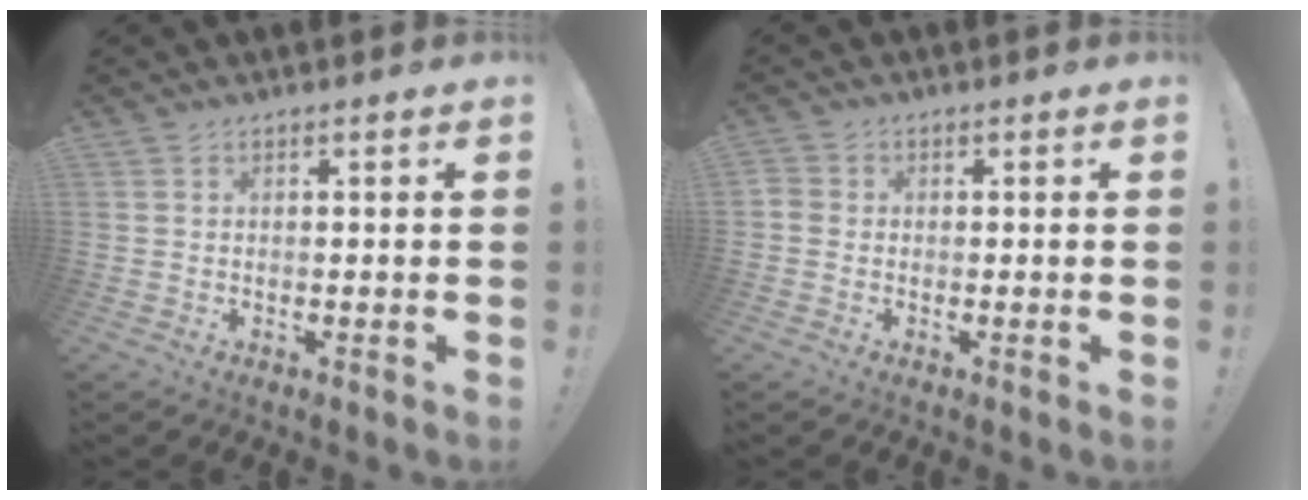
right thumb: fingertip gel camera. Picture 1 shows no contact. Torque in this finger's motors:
{"motor_torque": [0.20, -0.69, -0.29, 0.17, 0.00]}